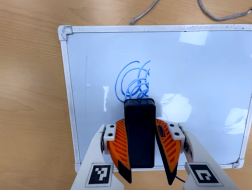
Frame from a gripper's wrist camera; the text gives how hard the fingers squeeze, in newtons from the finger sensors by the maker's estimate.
{"total": 8.4, "left": 7.9, "right": 8.8}